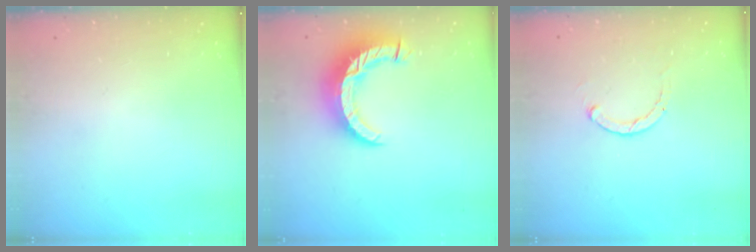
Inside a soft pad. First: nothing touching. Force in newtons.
{"total": 11.4, "press": 11.3, "slide": 1.1}
{"total": 1.1, "press": 1.0, "slide": 0.3}